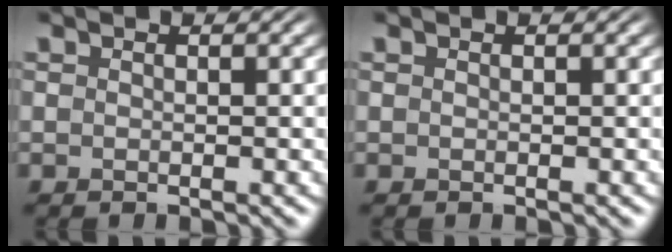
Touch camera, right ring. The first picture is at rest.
{"total": 0.0}